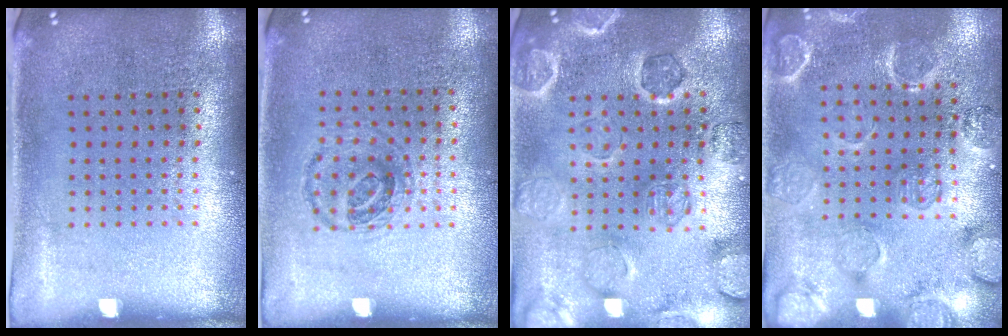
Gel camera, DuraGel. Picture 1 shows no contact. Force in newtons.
{"total": 1.0, "press": 0.9, "slide": 0.3}
{"total": 1.4, "press": 1.4, "slide": 0.2}
{"total": 2.4, "press": 2.2, "slide": 0.8}